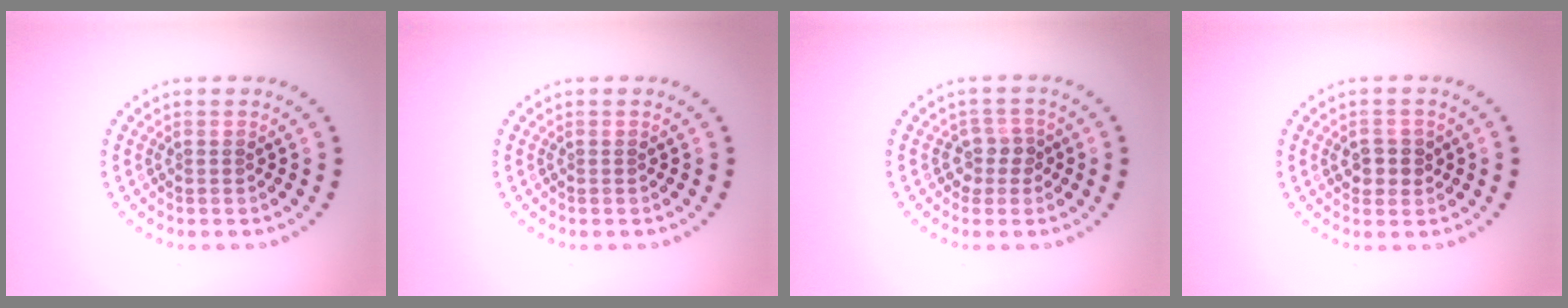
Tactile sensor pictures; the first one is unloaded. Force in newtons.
{"total": 0.0}
{"total": 1.9, "press": 1.5, "slide": 1.1}
{"total": 2.2, "press": 2.1, "slide": 0.5}